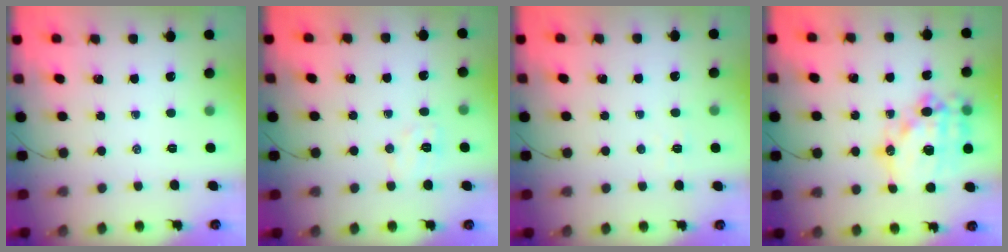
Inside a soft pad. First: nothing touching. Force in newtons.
{"total": 5.2, "press": 5.1, "slide": 1.1}
{"total": 2.6, "press": 2.6, "slide": 0.5}
{"total": 18.1, "press": 17.6, "slide": 3.8}